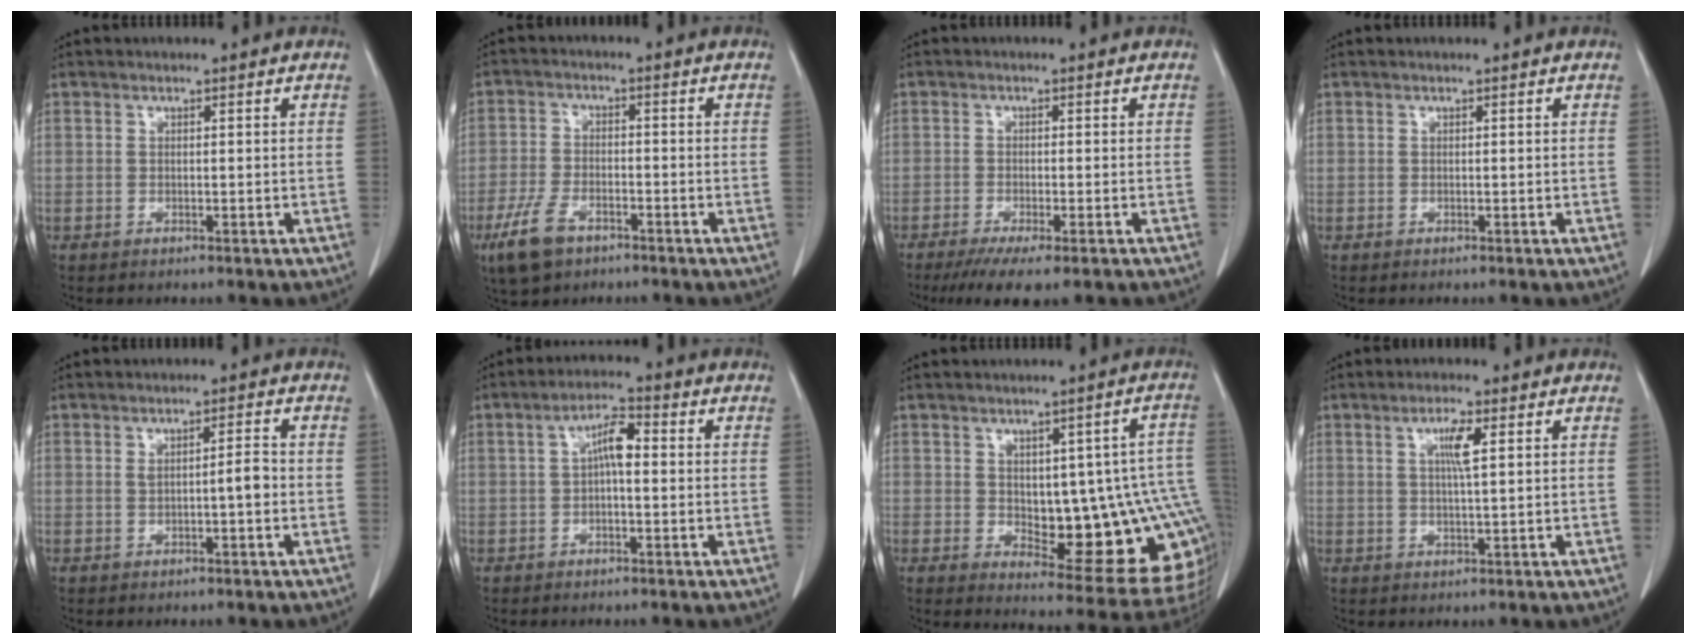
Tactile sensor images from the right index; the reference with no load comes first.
{"total": 7.1, "force": [-4.3, 3.5, 4.5], "torque": [-0.103, -0.007, -0.076]}
{"total": 7.2, "force": [-5.2, 0.8, 4.9], "torque": [-0.073, -0.017, -0.079]}
{"total": 0.0}
{"total": 2.6, "force": [-0.2, 0.3, 2.6], "torque": [-0.044, 0.003, -0.003]}
{"total": 4.7, "force": [0.4, 1.3, 4.5], "torque": [-0.079, 0.017, 0.004]}
{"total": 17.6, "force": [-1.2, 6.3, 16.4], "torque": [-0.138, 0.024, 0.010]}
{"total": 3.8, "force": [1.3, 0.1, 3.5], "torque": [-0.065, -0.001, 0.022]}